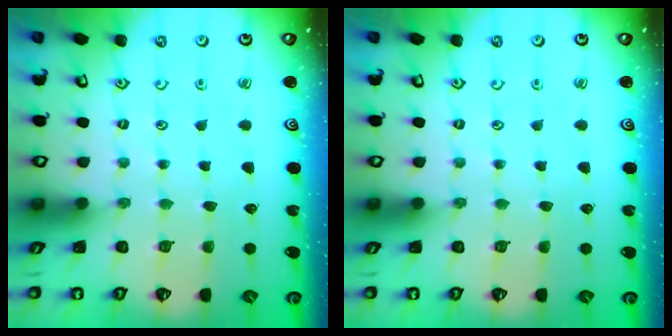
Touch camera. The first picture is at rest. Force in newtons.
{"total": 0.0}